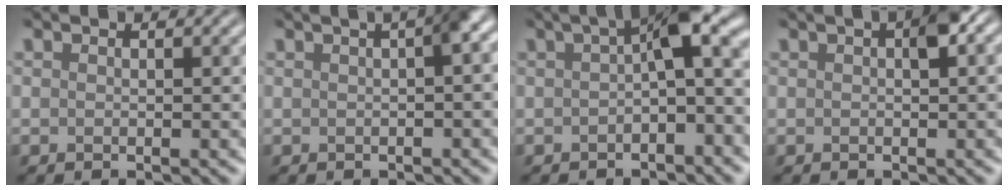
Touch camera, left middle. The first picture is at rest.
{"total": 2.5, "force": [0.2, 0.3, 2.4], "torque": [-0.029, 0.015, 0.004]}
{"total": 6.1, "force": [-0.1, 2.0, 5.7], "torque": [-0.066, 0.024, -0.013]}
{"total": 2.1, "force": [0.4, 0.7, 1.9], "torque": [-0.024, 0.009, 0.007]}